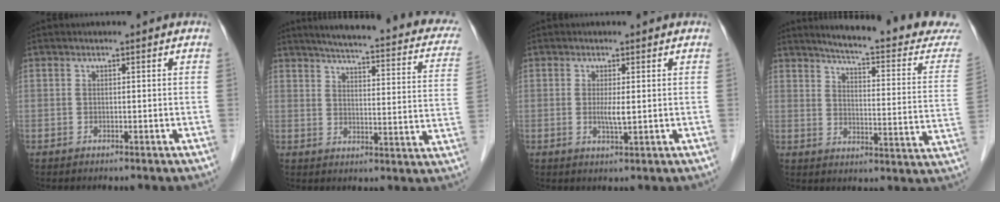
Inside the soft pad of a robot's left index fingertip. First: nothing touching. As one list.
[{"total": 23.7, "force": [19.5, 4.1, 12.8], "torque": [-0.161, -0.012, 0.219]}, {"total": 2.3, "force": [0.0, 0.2, 2.3], "torque": [-0.049, -0.008, 0.001]}, {"total": 19.8, "force": [18.4, 0.7, 7.5], "torque": [-0.099, -0.088, 0.213]}]